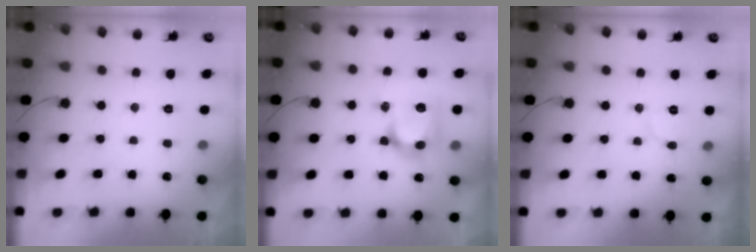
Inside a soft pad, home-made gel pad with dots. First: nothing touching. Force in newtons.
{"total": 11.8, "press": 11.8, "slide": 0.4}
{"total": 4.9, "press": 4.9, "slide": 0.5}